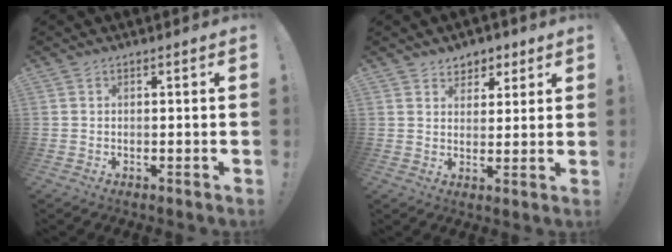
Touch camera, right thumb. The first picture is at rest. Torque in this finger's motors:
{"motor_torque": [0.00, 0.01, 0.06, 0.11, 0.00]}